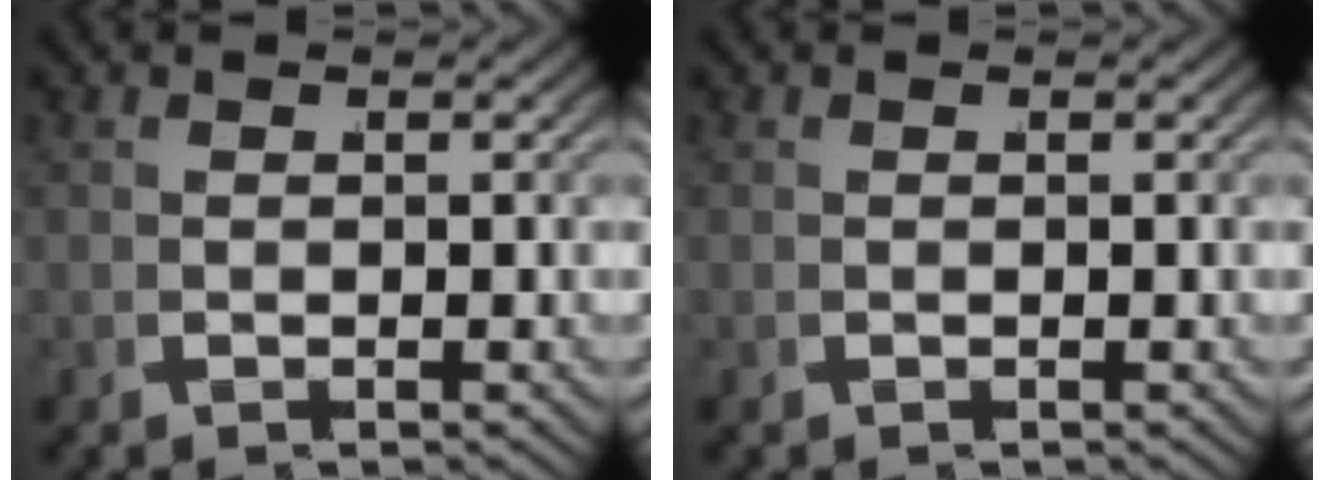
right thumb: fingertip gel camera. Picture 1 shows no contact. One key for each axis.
{"total": 0.0}